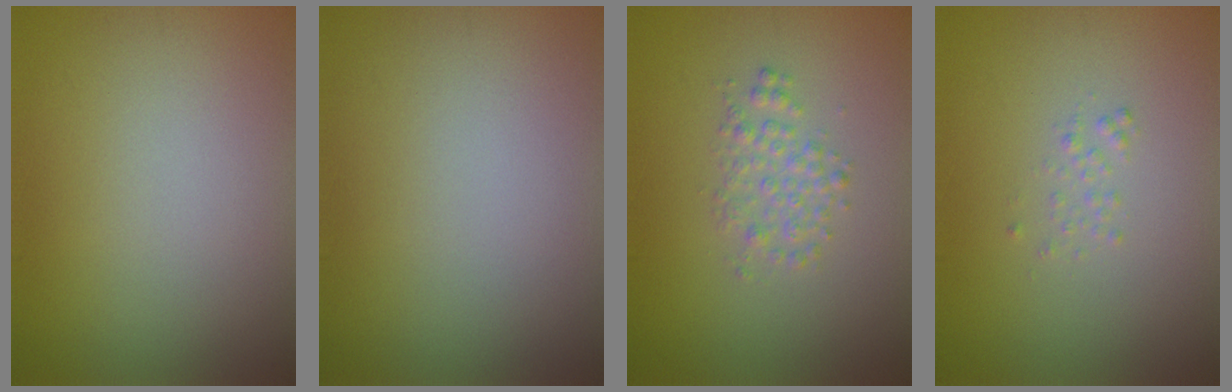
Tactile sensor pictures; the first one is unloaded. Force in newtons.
{"total": 0.0}
{"total": 2.0, "press": 2.0, "slide": 0.0}
{"total": 0.7, "press": 0.7, "slide": 0.1}